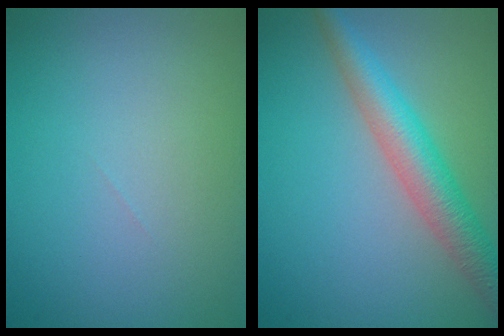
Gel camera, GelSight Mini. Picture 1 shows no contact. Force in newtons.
{"total": 4.9, "press": 4.9, "slide": 0.2}